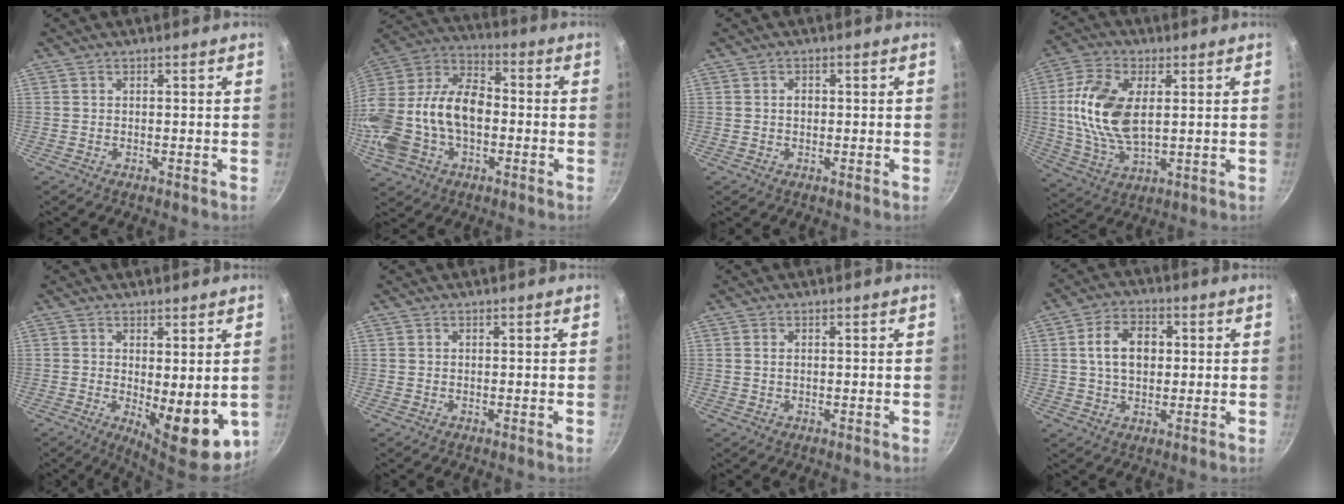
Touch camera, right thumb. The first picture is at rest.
{"total": 22.8, "force": [-2.5, 14.9, 17.0], "torque": [-0.334, 0.051, -0.052]}
{"total": 1.4, "force": [0.0, 1.1, 0.8], "torque": [-0.010, 0.004, 0.000]}
{"total": 15.0, "force": [2.2, 8.1, 12.4], "torque": [-0.240, 0.000, 0.042]}
{"total": 10.9, "force": [-1.2, 4.5, 9.9], "torque": [-0.113, -0.010, -0.002]}
{"total": 0.0}
{"total": 0.9, "force": [0.2, 0.5, 0.7], "torque": [-0.012, 0.001, 0.002]}
{"total": 8.6, "force": [1.1, 5.9, 6.1], "torque": [-0.088, 0.011, 0.015]}